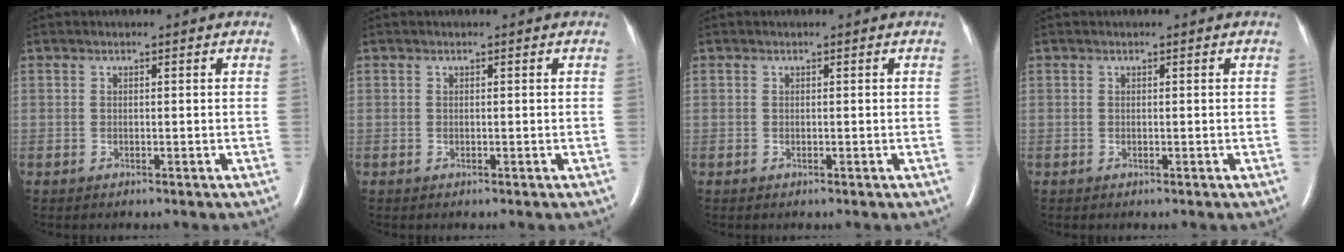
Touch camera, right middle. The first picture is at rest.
{"total": 0.0}
{"total": 0.0}
{"total": 0.0}